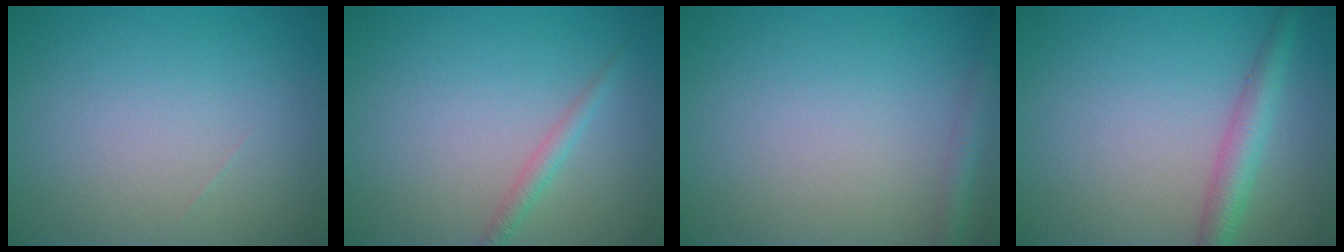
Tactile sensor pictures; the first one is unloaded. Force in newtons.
{"total": 1.4, "press": 1.4, "slide": 0.0}
{"total": 1.8, "press": 1.8, "slide": 0.1}
{"total": 3.2, "press": 3.1, "slide": 0.2}